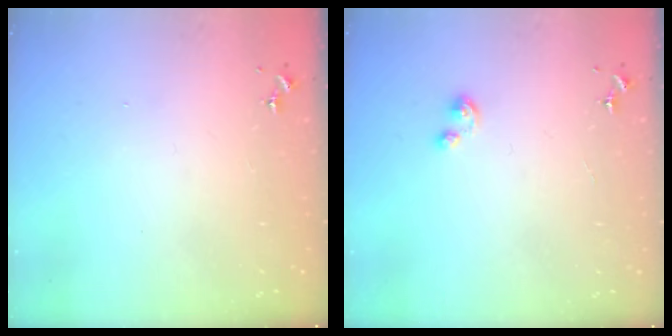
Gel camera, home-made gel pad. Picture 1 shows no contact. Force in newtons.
{"total": 3.2, "press": 3.2, "slide": 0.4}